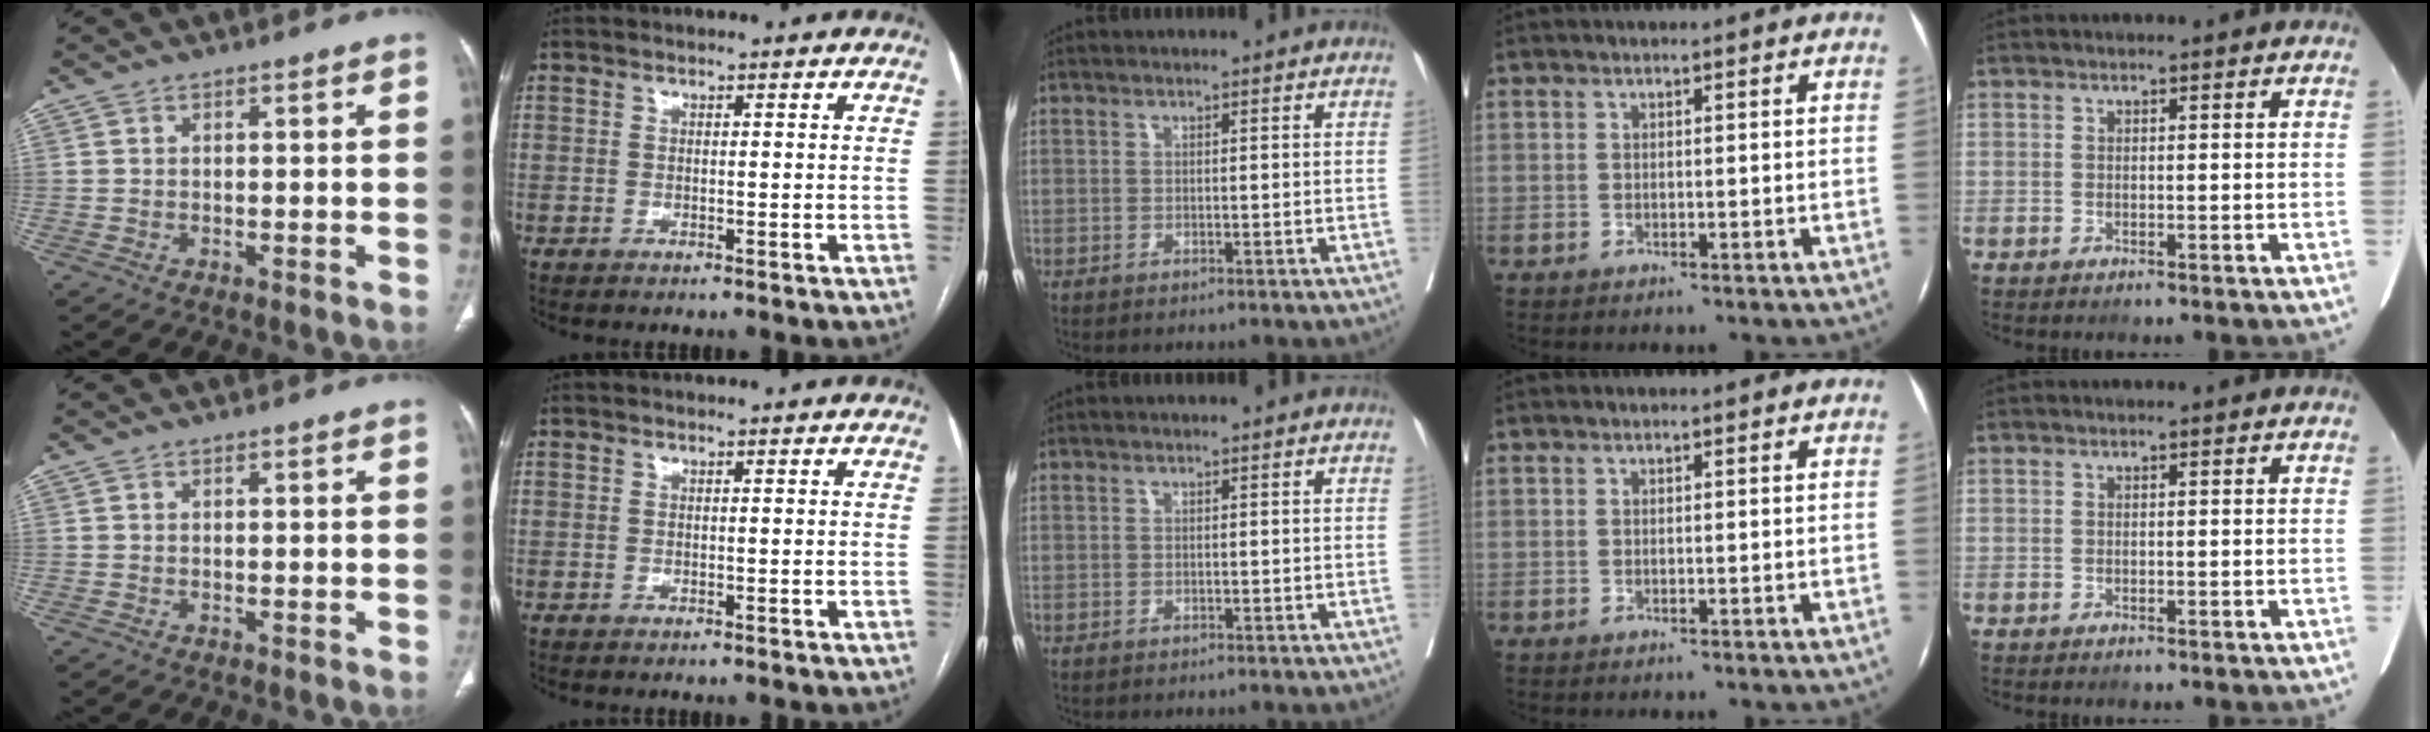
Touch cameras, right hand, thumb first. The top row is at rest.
{}